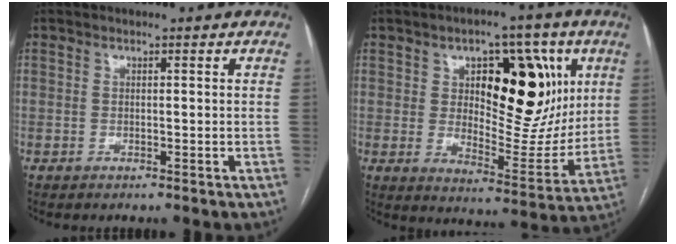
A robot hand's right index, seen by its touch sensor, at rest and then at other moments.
{"total": 18.0, "force": [5.5, 8.4, 14.9], "torque": [-0.203, 0.010, 0.092]}